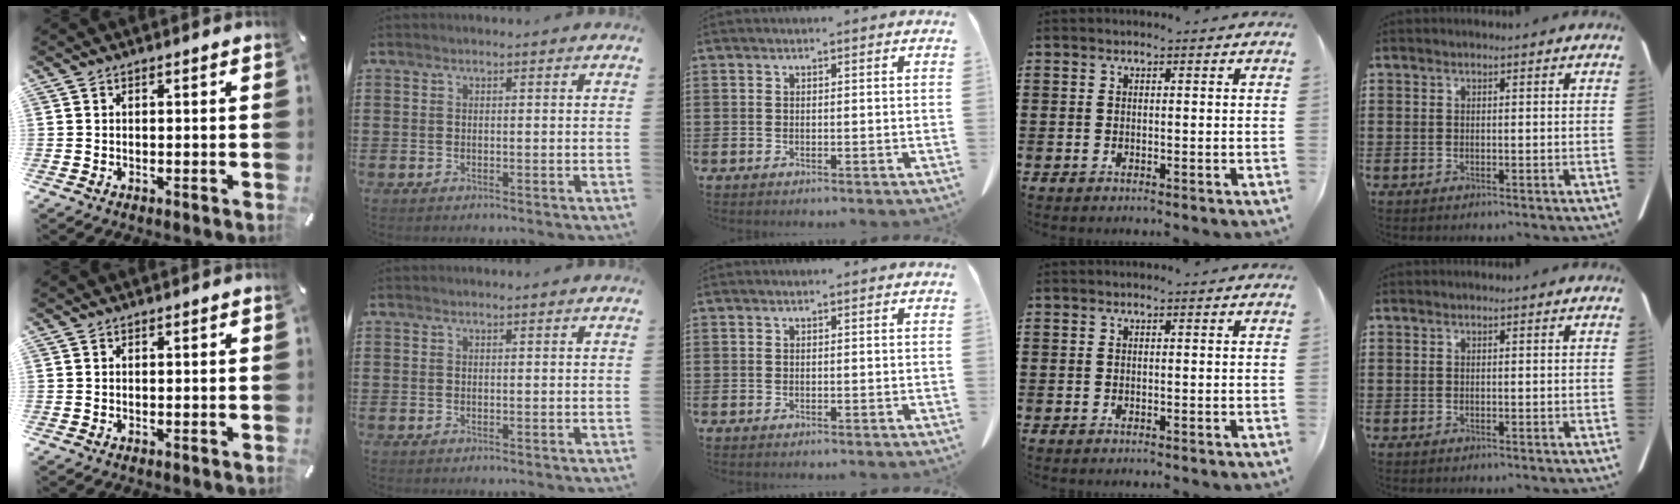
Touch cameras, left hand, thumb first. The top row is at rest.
{}